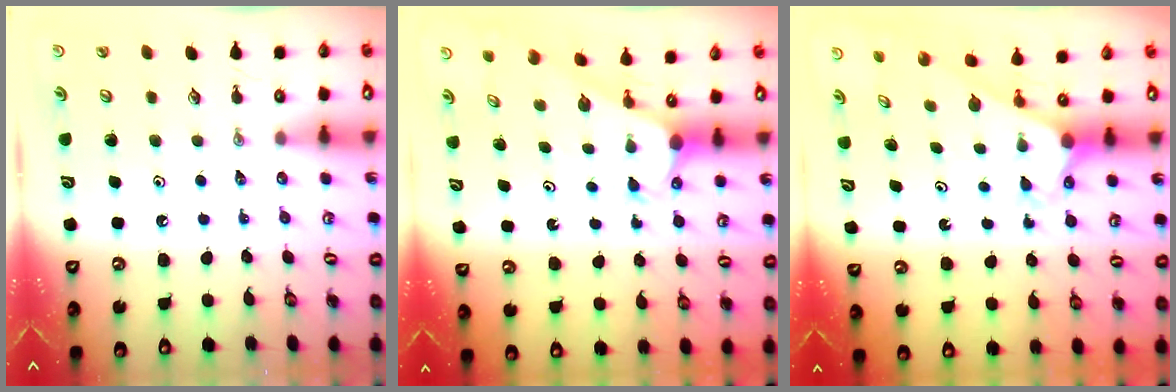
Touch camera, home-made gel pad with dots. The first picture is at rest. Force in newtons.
{"total": 2.6, "press": 2.6, "slide": 0.1}
{"total": 2.3, "press": 2.3, "slide": 0.2}